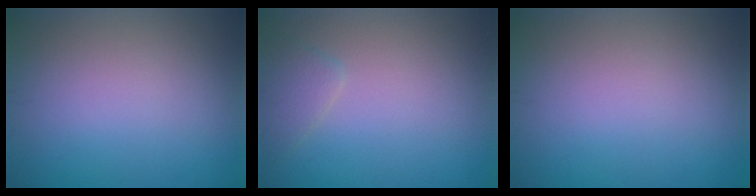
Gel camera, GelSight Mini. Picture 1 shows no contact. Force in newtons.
{"total": 1.6, "press": 1.6, "slide": 0.2}
{"total": 0.0}